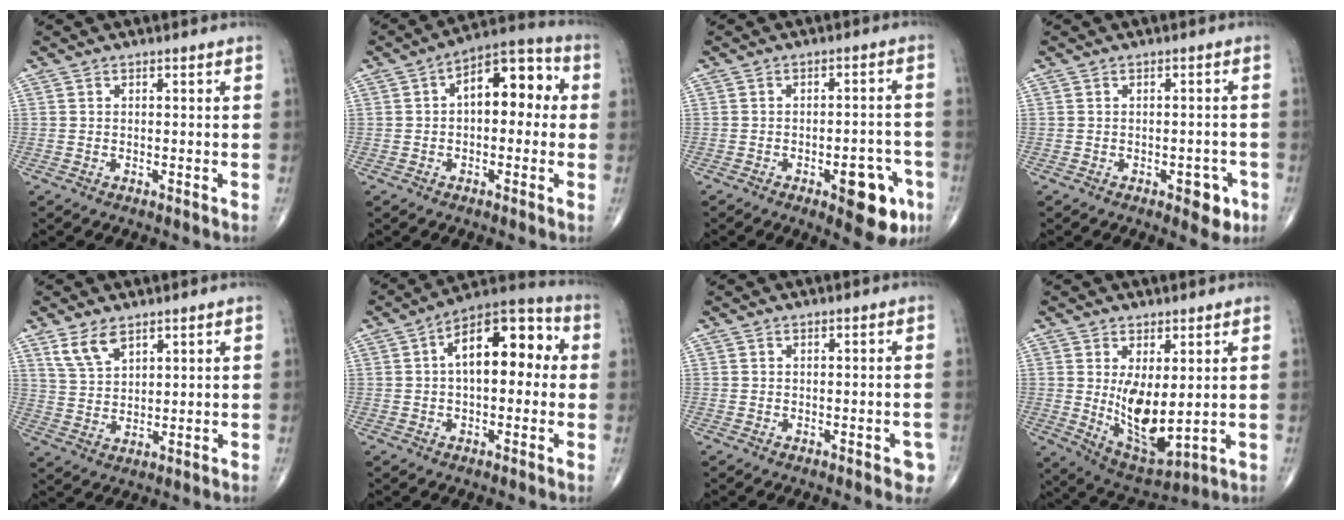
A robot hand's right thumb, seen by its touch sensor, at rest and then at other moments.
{"total": 11.6, "force": [1.3, 6.4, 9.6], "torque": [-0.104, 0.037, 0.006]}
{"total": 10.5, "force": [-4.7, 4.3, 8.4], "torque": [-0.076, 0.023, -0.053]}
{"total": 4.4, "force": [-2.0, 2.3, 3.2], "torque": [-0.020, 0.008, -0.021]}
{"total": 5.8, "force": [3.9, 2.8, 3.3], "torque": [-0.060, -0.018, 0.084]}
{"total": 14.5, "force": [2.1, 7.5, 12.3], "torque": [-0.161, 0.040, 0.020]}
{"total": 2.5, "force": [-1.0, 1.1, 2.0], "torque": [-0.013, 0.004, -0.010]}
{"total": 11.2, "force": [1.1, 5.1, 9.9], "torque": [-0.152, -0.028, 0.041]}